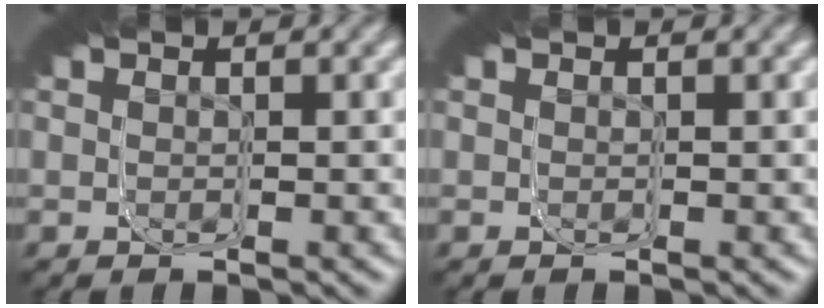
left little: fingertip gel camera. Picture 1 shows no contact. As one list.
[{"total": 0.0}]